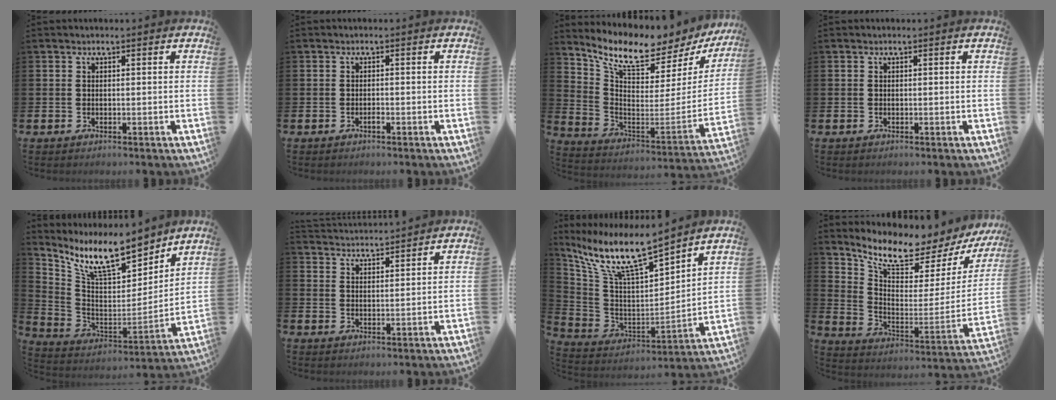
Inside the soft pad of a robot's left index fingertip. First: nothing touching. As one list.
[{"total": 0.5, "force": [-0.3, 0.1, 0.4], "torque": [0.000, -0.008, -0.007]}, {"total": 8.7, "force": [7.6, 1.9, 3.6], "torque": [-0.094, -0.073, 0.122]}, {"total": 0.0}, {"total": 12.8, "force": [10.7, 3.4, 6.2], "torque": [-0.142, -0.068, 0.187]}, {"total": 3.5, "force": [3.5, -0.2, -0.3], "torque": [0.001, -0.027, 0.061]}, {"total": 11.4, "force": [9.7, 1.7, 5.8], "torque": [-0.151, -0.067, 0.164]}, {"total": 8.1, "force": [7.5, 1.7, 2.6], "torque": [-0.075, -0.072, 0.120]}]